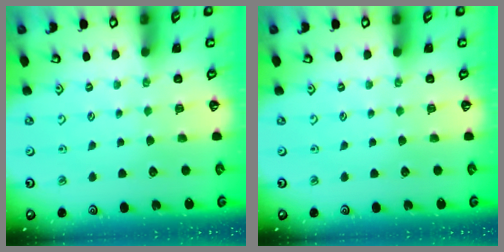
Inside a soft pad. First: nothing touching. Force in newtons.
{"total": 0.0}